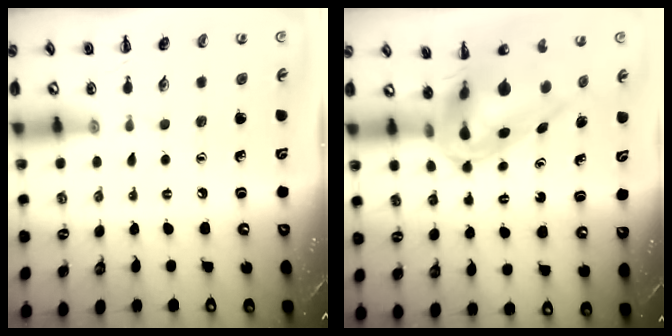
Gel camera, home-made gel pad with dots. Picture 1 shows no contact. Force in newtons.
{"total": 8.2, "press": 7.8, "slide": 2.4}